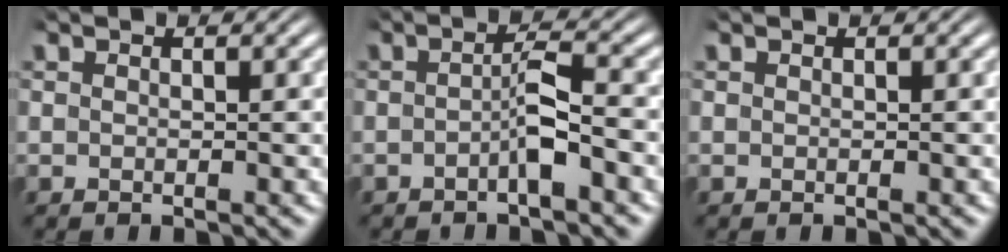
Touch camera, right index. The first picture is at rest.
{"total": 2.4, "force": [-1.1, -0.1, 2.1], "torque": [-0.029, 0.004, -0.022]}
{"total": 0.0}